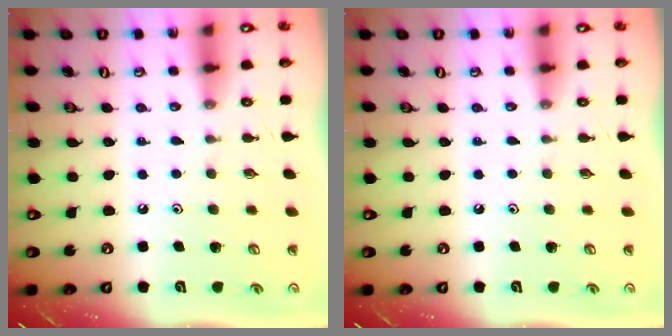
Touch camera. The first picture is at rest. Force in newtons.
{"total": 0.0}